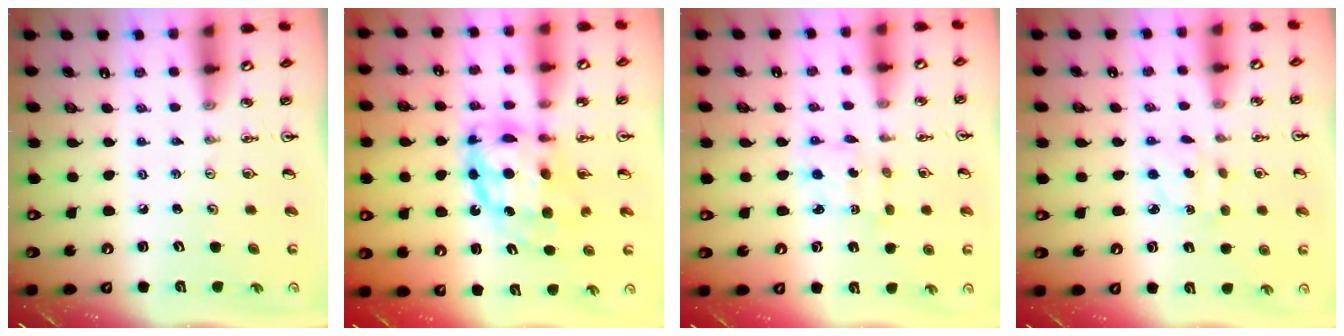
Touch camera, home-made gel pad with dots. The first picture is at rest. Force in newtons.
{"total": 11.6, "press": 11.6, "slide": 1.1}
{"total": 2.1, "press": 2.0, "slide": 0.8}
{"total": 3.2, "press": 3.2, "slide": 0.5}